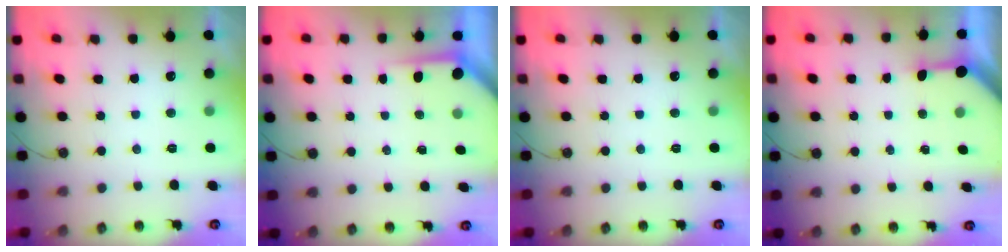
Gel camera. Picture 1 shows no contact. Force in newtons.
{"total": 3.7, "press": 3.7, "slide": 0.3}
{"total": 0.0}
{"total": 3.2, "press": 3.2, "slide": 0.4}